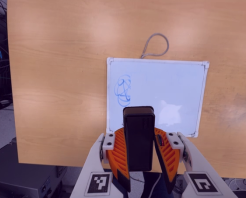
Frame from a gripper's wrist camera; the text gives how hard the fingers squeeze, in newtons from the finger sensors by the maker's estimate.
{"total": 7.1, "left": 6.7, "right": 7.5}